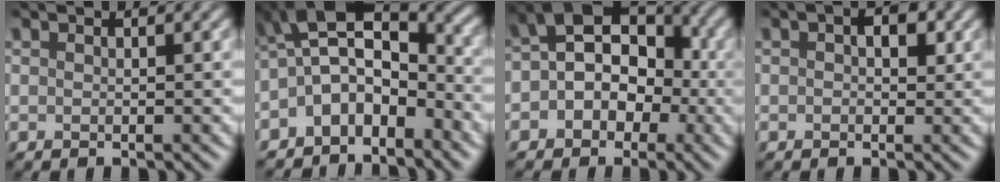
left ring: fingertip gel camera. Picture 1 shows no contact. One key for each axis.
{"total": 6.4, "fx": -3.1, "fy": 3.5, "fz": 4.3, "tx": -0.073, "ty": 0.011, "tz": -0.067}
{"total": 9.0, "fx": -0.2, "fy": 6.8, "fz": 6.0, "tx": -0.062, "ty": 0.037, "tz": -0.030}
{"total": 2.5, "fx": 0.3, "fy": 1.5, "fz": 2.0, "tx": -0.028, "ty": 0.005, "tz": 0.002}